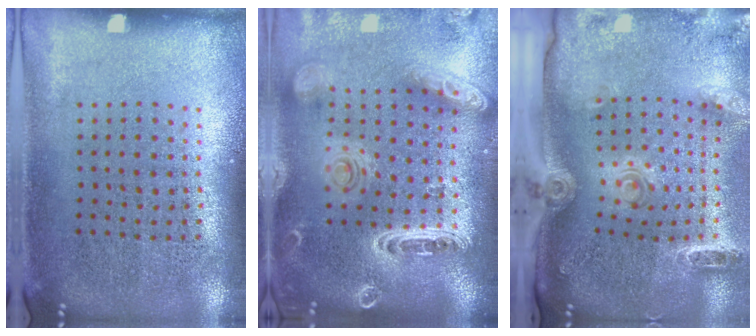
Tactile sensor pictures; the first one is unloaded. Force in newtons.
{"total": 2.5, "press": 2.3, "slide": 1.2}
{"total": 3.0, "press": 2.1, "slide": 2.2}